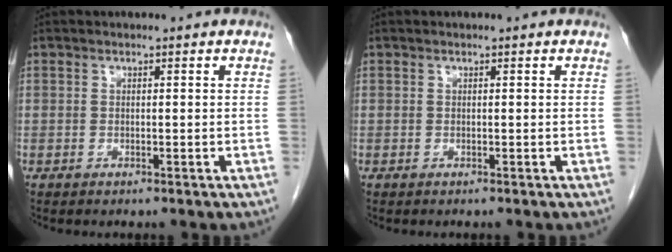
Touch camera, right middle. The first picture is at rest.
{"total": 0.0}